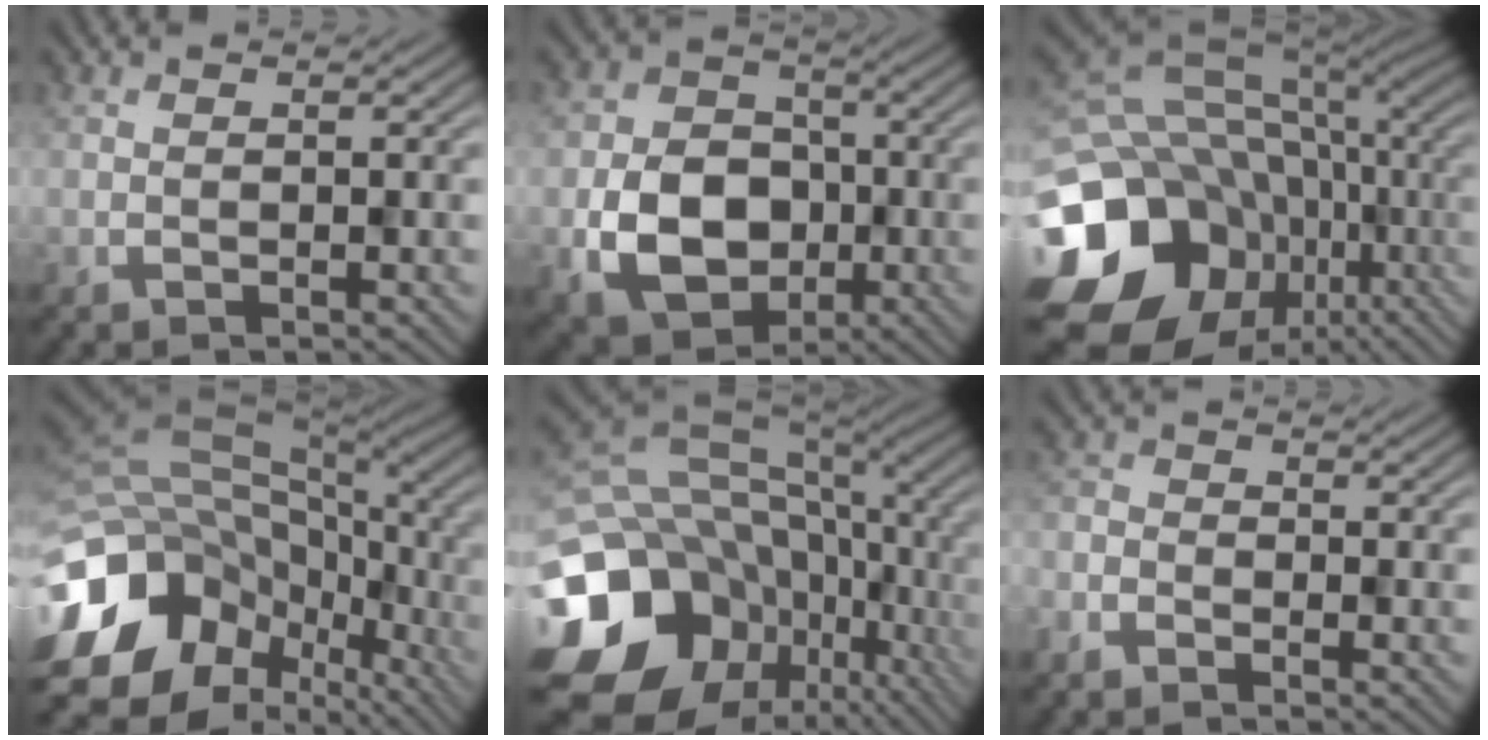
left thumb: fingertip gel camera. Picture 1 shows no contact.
{"total": 9.5, "force": [-2.5, 7.5, 5.3], "torque": [-0.110, -0.016, -0.051]}
{"total": 18.7, "force": [-3.5, 14.3, 11.6], "torque": [-0.270, -0.031, -0.023]}
{"total": 17.4, "force": [-6.4, 12.1, 10.6], "torque": [-0.234, -0.004, -0.085]}
{"total": 20.3, "force": [-4.4, 16.3, 11.3], "torque": [-0.261, -0.029, -0.053]}
{"total": 2.6, "force": [-2.4, 1.1, 0.3], "torque": [-0.002, -0.005, -0.054]}